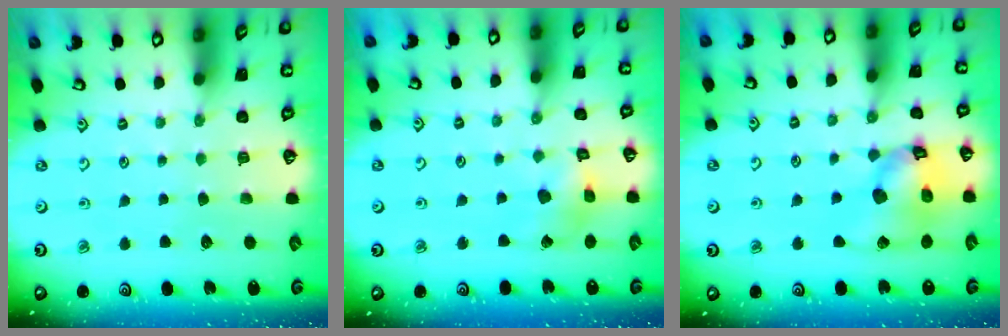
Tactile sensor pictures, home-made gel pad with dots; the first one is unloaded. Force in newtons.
{"total": 6.5, "press": 6.5, "slide": 0.6}
{"total": 14.5, "press": 14.4, "slide": 2.0}